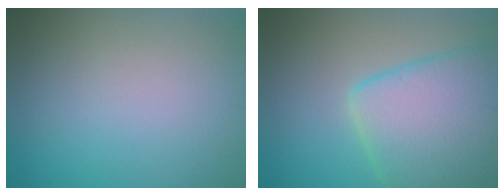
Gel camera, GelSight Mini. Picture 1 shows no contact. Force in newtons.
{"total": 9.6, "press": 9.6, "slide": 0.6}